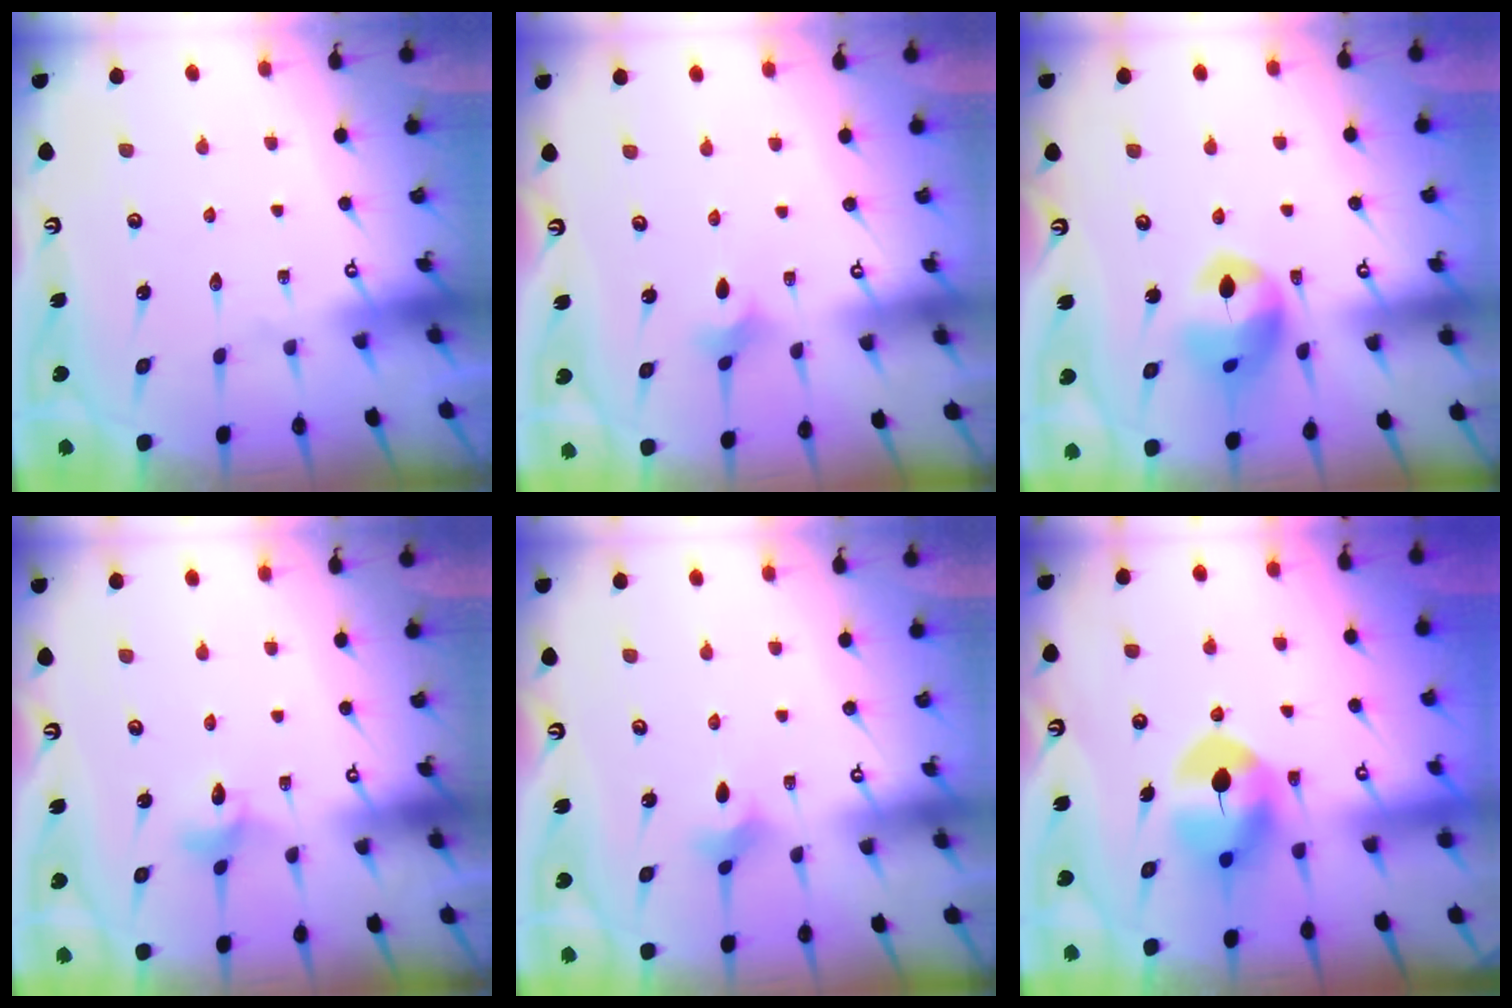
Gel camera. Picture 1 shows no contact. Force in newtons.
{"total": 2.3, "press": 2.2, "slide": 0.5}
{"total": 12.4, "press": 12.4, "slide": 1.2}
{"total": 3.6, "press": 3.5, "slide": 0.4}
{"total": 2.4, "press": 2.3, "slide": 0.5}
{"total": 8.7, "press": 8.6, "slide": 1.5}